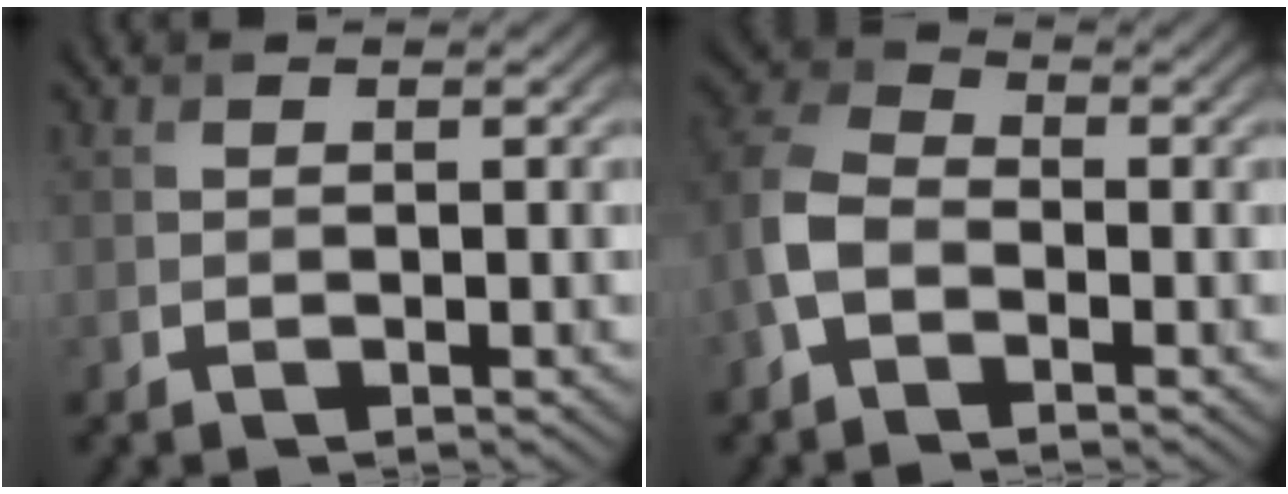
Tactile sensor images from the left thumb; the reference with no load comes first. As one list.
[{"total": 6.7, "force": [-2.5, 4.3, 4.6], "torque": [-0.117, 0.007, -0.063]}]